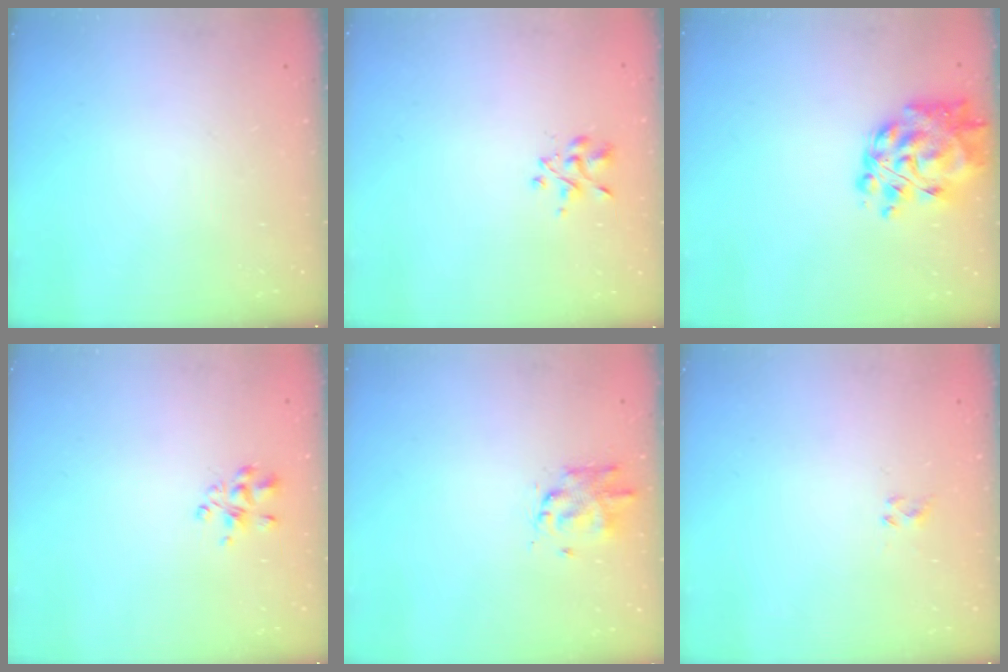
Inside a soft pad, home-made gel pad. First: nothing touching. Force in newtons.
{"total": 2.1, "press": 1.8, "slide": 0.9}
{"total": 12.9, "press": 12.3, "slide": 4.1}
{"total": 3.9, "press": 3.7, "slide": 1.4}
{"total": 2.0, "press": 1.9, "slide": 0.6}
{"total": 1.9, "press": 1.7, "slide": 0.7}